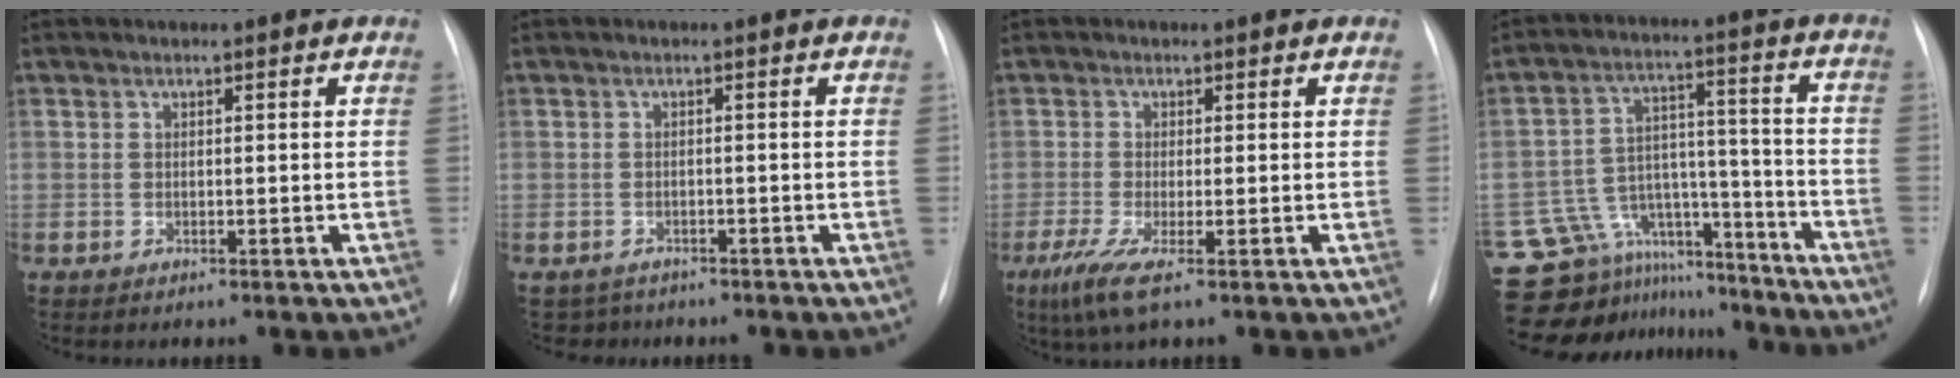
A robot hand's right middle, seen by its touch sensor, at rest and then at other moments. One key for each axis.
{"total": 2.4, "fx": -1.9, "fy": 1.3, "fz": -0.6, "tx": 0.003, "ty": 0.000, "tz": -0.030}
{"total": 4.4, "fx": -2.1, "fy": 0.4, "fz": 3.8, "tx": -0.085, "ty": -0.019, "tz": -0.040}
{"total": 19.8, "fx": -17.9, "fy": 7.6, "fz": 3.6, "tx": -0.077, "ty": 0.055, "tz": -0.263}